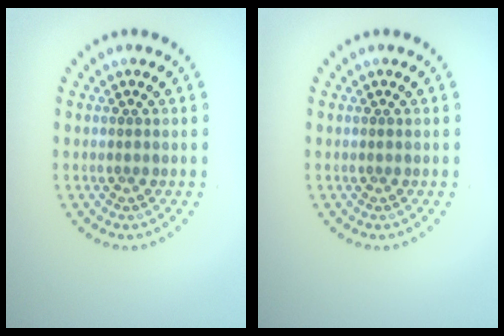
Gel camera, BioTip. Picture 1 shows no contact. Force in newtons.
{"total": 0.0}